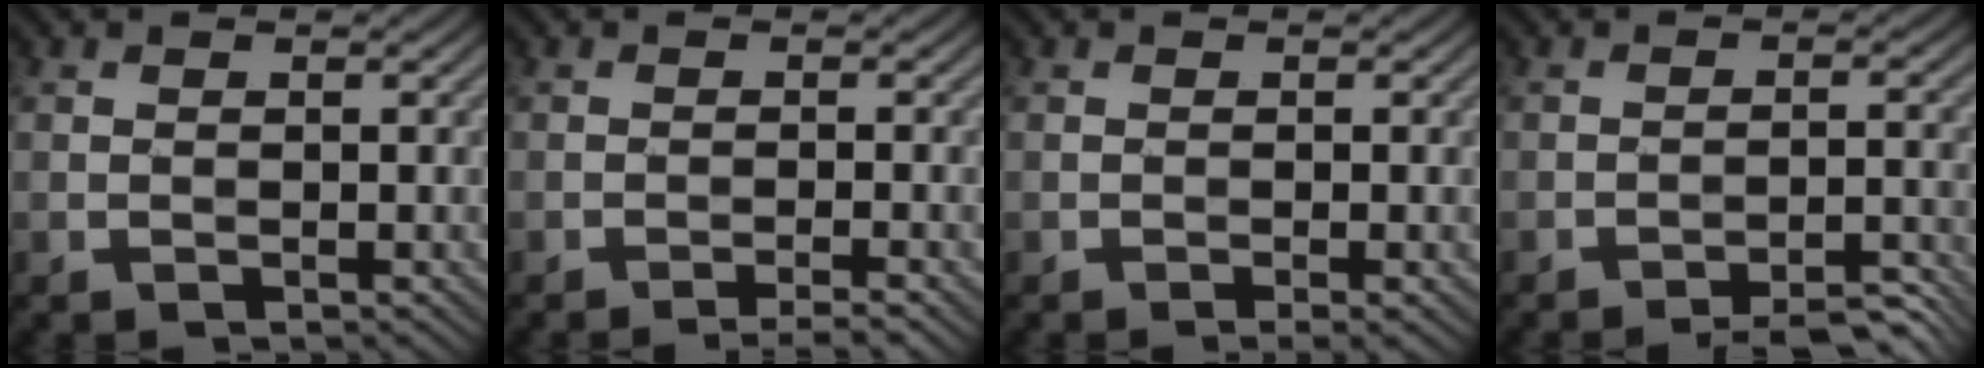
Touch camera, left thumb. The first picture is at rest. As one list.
[{"total": 1.6, "force": [-1.2, -0.5, 0.9], "torque": [-0.021, 0.004, -0.027]}, {"total": 0.6, "force": [-0.2, 0.0, 0.6], "torque": [-0.010, -0.001, -0.004]}, {"total": 3.9, "force": [-3.5, 0.0, 1.5], "torque": [-0.028, 0.013, -0.053]}]